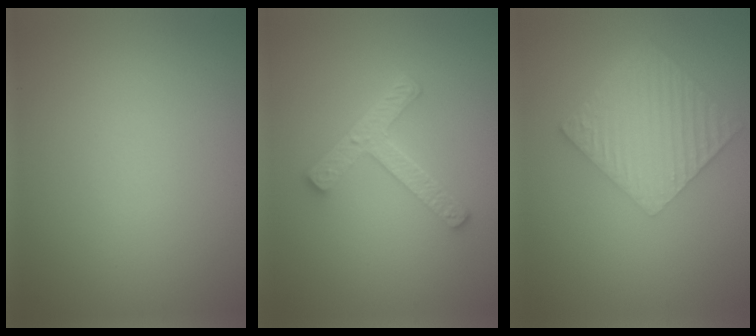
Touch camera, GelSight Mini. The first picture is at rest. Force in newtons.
{"total": 4.4, "press": 3.3, "slide": 2.9}
{"total": 6.4, "press": 4.5, "slide": 4.6}